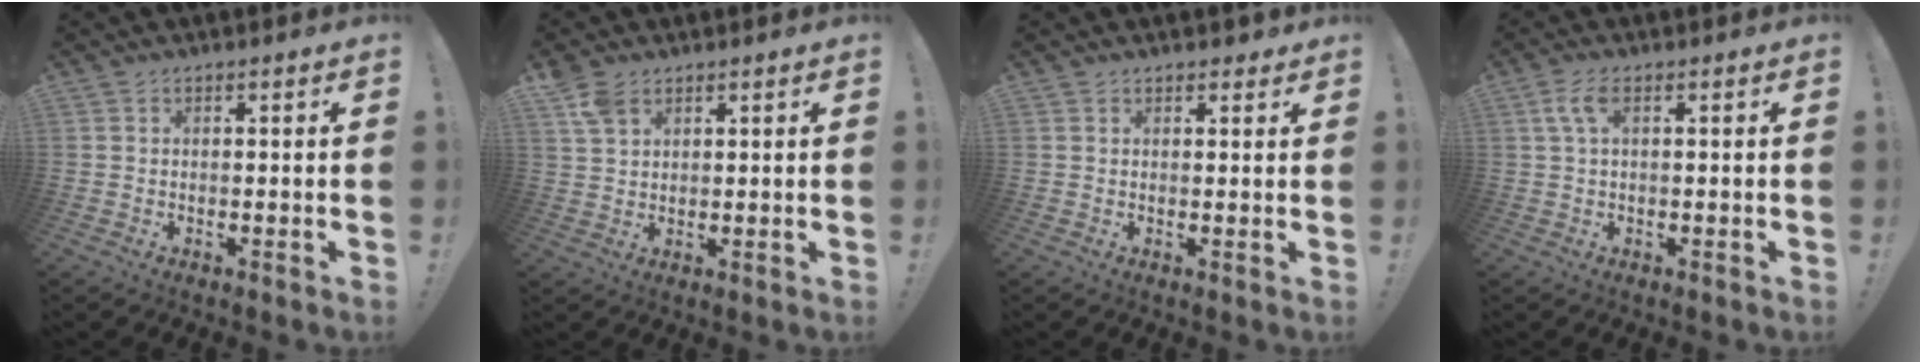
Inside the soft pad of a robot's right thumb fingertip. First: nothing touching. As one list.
[{"total": 5.8, "force": [3.5, 3.6, 3.1], "torque": [-0.058, -0.007, 0.069]}, {"total": 1.7, "force": [1.4, 0.9, 0.5], "torque": [0.005, -0.008, 0.023]}, {"total": 4.2, "force": [1.4, 1.7, 3.6], "torque": [-0.069, 0.004, 0.025]}]